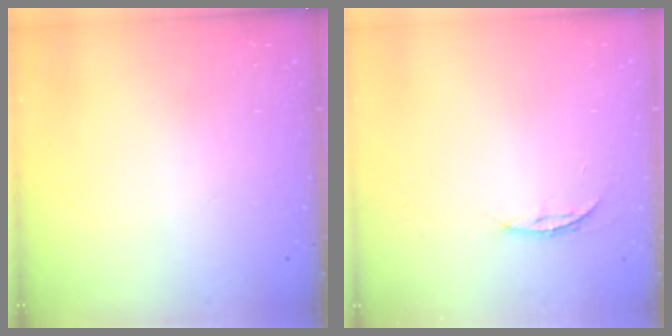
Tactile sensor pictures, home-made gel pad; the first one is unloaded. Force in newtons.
{"total": 3.6, "press": 3.6, "slide": 0.3}